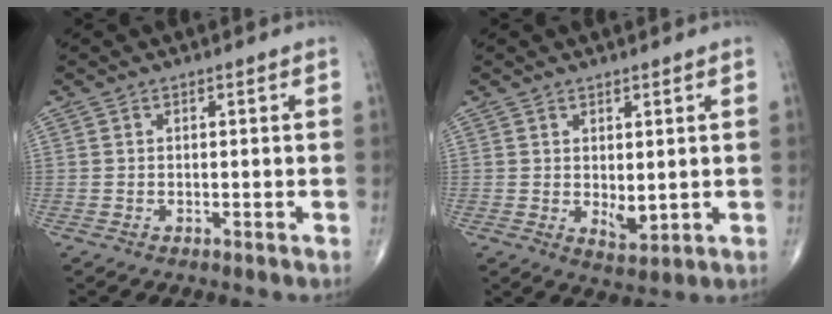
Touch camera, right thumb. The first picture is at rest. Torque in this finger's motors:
{"motor_torque": [-0.02, -0.02, 0.38, 0.18, 0.02]}